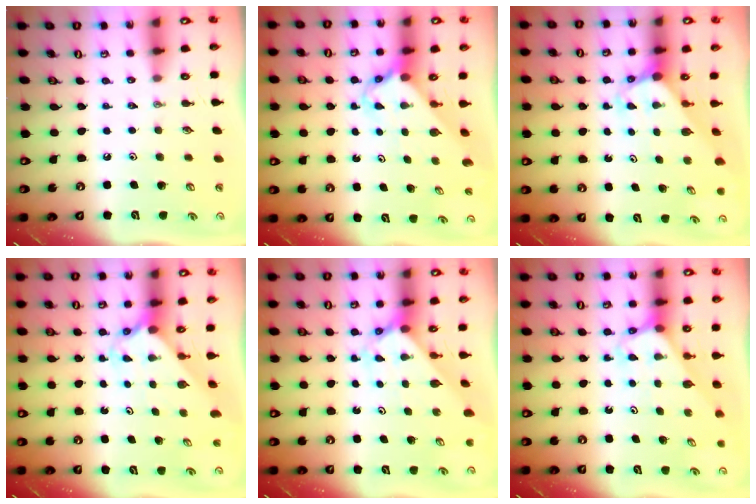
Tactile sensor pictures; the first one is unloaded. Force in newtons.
{"total": 2.7, "press": 2.7, "slide": 0.2}
{"total": 2.9, "press": 2.9, "slide": 0.2}
{"total": 2.3, "press": 2.3, "slide": 0.2}
{"total": 2.2, "press": 2.2, "slide": 0.2}
{"total": 3.0, "press": 3.0, "slide": 0.2}